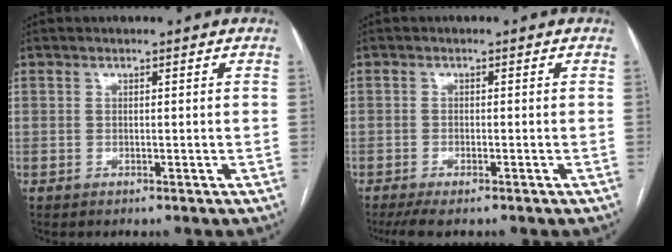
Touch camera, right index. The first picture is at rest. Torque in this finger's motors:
{"motor_torque": [0.43, -0.11, 0.11, 0.01]}